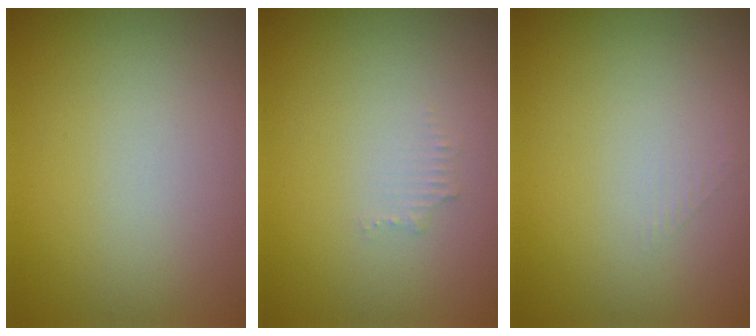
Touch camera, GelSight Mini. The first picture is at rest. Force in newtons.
{"total": 0.9, "press": 0.8, "slide": 0.1}
{"total": 0.6, "press": 0.6, "slide": 0.0}